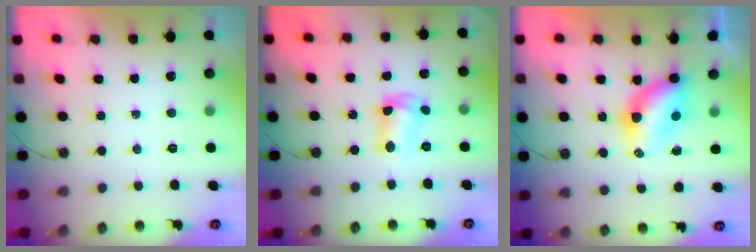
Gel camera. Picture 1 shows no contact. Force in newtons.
{"total": 6.7, "press": 6.7, "slide": 0.2}
{"total": 6.5, "press": 6.5, "slide": 0.5}